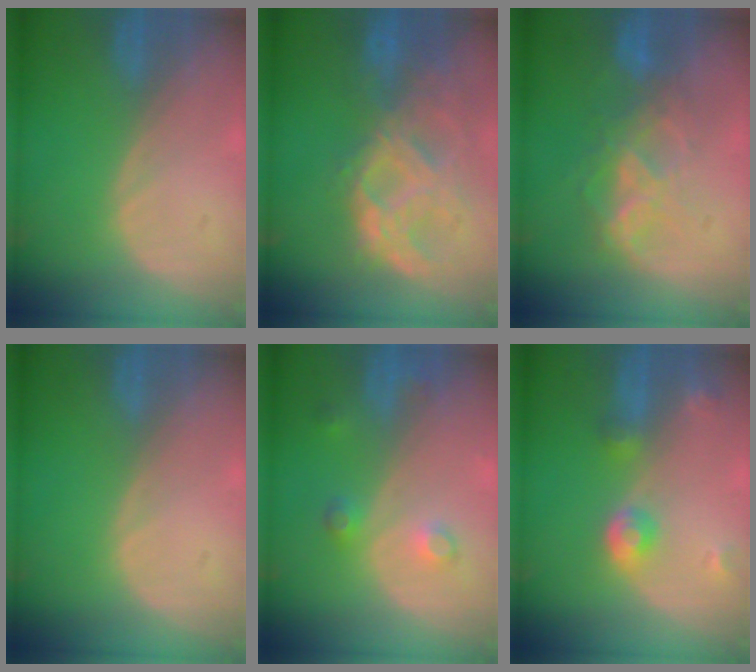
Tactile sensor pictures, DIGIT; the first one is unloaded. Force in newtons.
{"total": 11.0, "press": 9.3, "slide": 5.7}
{"total": 6.9, "press": 6.7, "slide": 1.6}
{"total": 0.0}
{"total": 3.7, "press": 3.4, "slide": 1.4}
{"total": 4.8, "press": 4.3, "slide": 2.1}